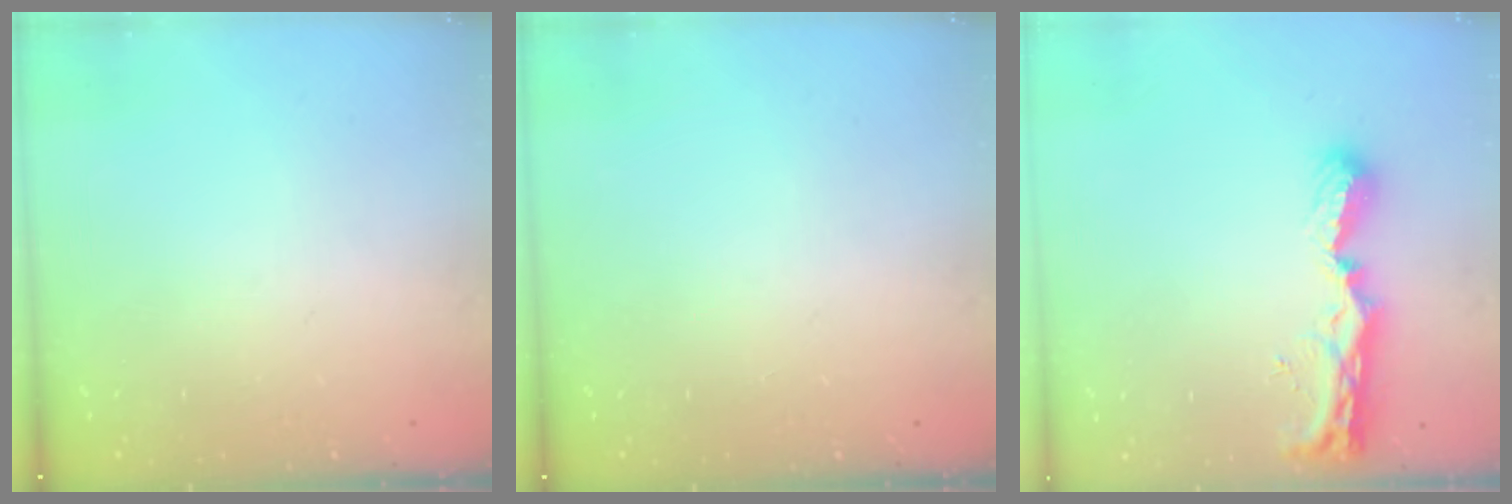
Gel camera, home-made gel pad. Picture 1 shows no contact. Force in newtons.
{"total": 0.0}
{"total": 8.6, "press": 8.5, "slide": 1.0}